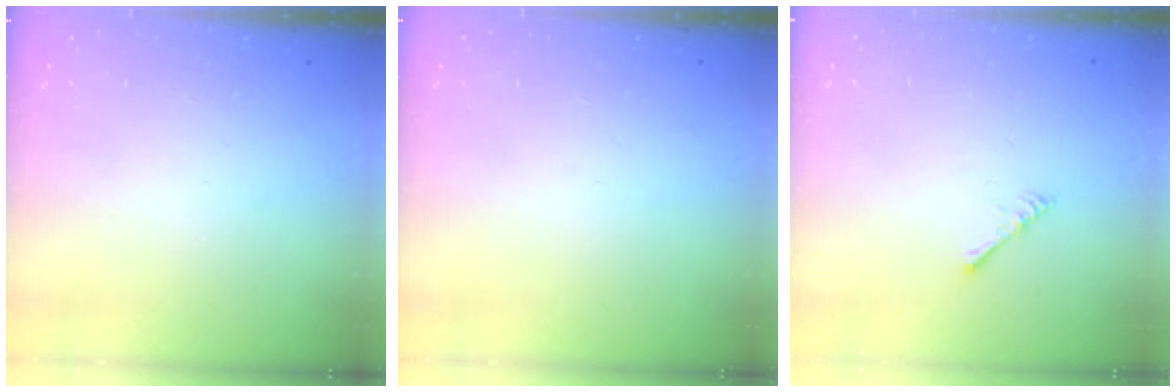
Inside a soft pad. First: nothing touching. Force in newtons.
{"total": 0.0}
{"total": 1.6, "press": 1.6, "slide": 0.4}